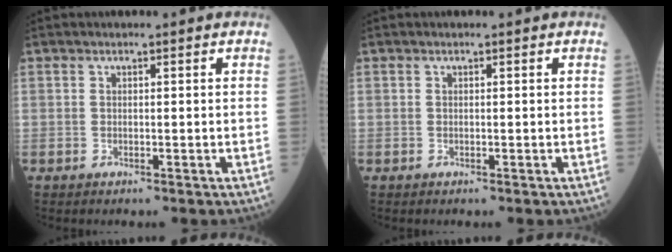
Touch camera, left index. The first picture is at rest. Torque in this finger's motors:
{"motor_torque": [-0.30, 0.30, 0.01, 0.00]}